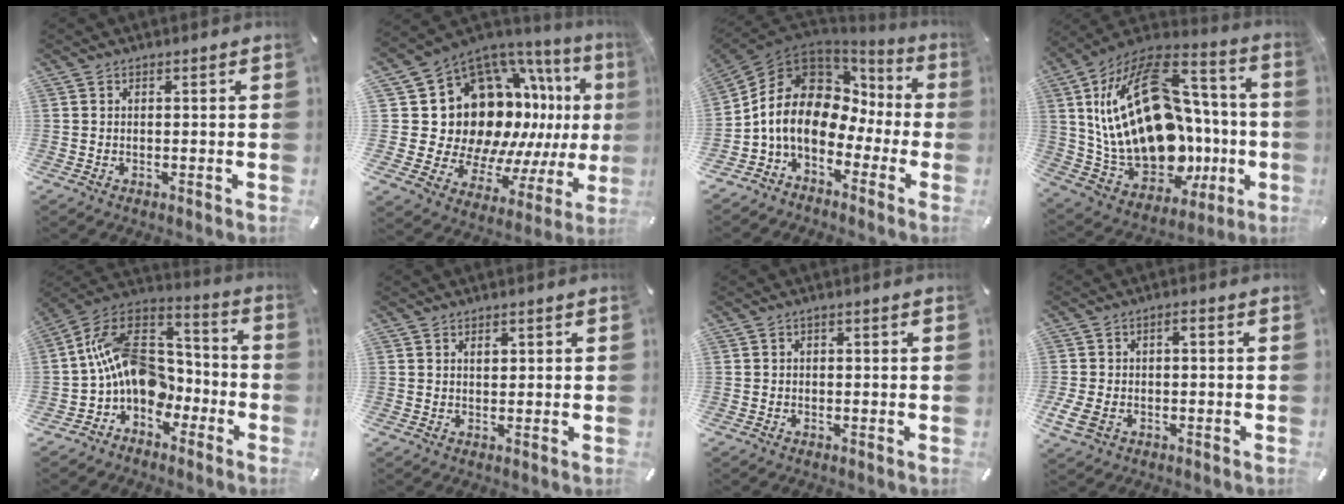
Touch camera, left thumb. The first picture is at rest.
{"total": 22.2, "force": [4.8, 16.8, 13.6], "torque": [-0.240, -0.095, 0.141]}
{"total": 13.6, "force": [0.1, 10.7, 8.5], "torque": [-0.177, -0.011, -0.007]}
{"total": 32.1, "force": [1.2, 20.3, 24.8], "torque": [-0.494, -0.033, 0.048]}
{"total": 16.6, "force": [-1.9, 12.9, 10.2], "torque": [-0.202, 0.009, -0.033]}
{"total": 1.4, "force": [0.7, 0.9, 0.8], "torque": [-0.010, -0.001, 0.011]}
{"total": 0.9, "force": [-0.2, 0.4, 0.8], "torque": [-0.014, 0.002, -0.004]}
{"total": 5.4, "force": [-1.5, 3.5, 3.9], "torque": [-0.085, 0.007, -0.028]}